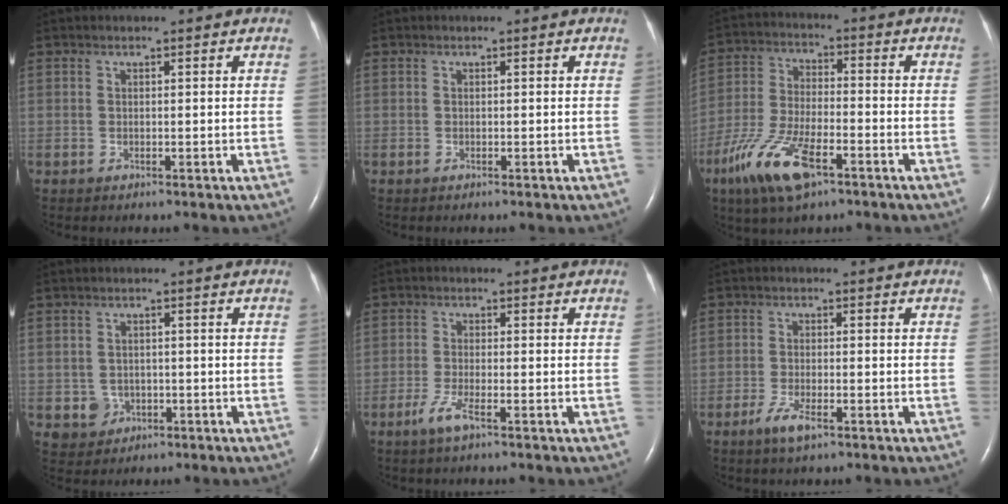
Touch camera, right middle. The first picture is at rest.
{"total": 0.0}
{"total": 11.9, "force": [-6.7, 3.6, 9.1], "torque": [-0.197, -0.013, -0.123]}
{"total": 3.0, "force": [-0.8, 2.8, 0.6], "torque": [-0.007, 0.007, -0.004]}
{"total": 3.1, "force": [-1.9, 0.2, 2.4], "torque": [-0.059, -0.007, -0.041]}
{"total": 3.5, "force": [-2.1, 0.7, 2.7], "torque": [-0.060, -0.005, -0.041]}